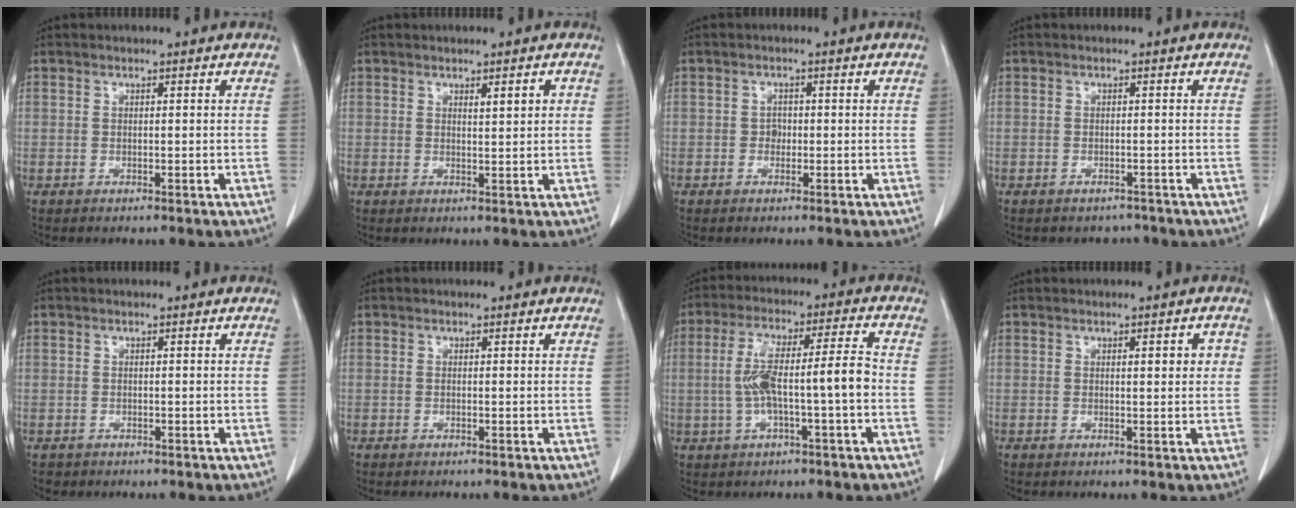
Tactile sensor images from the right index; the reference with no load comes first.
{"total": 1.9, "force": [0.8, 0.3, 1.7], "torque": [-0.028, -0.002, 0.014]}
{"total": 1.2, "force": [-0.2, 1.0, 0.6], "torque": [-0.003, 0.007, -0.001]}
{"total": 2.1, "force": [-1.8, 1.0, -0.2], "torque": [-0.002, -0.001, -0.023]}
{"total": 0.8, "force": [-0.4, 0.7, -0.1], "torque": [-0.014, 0.002, -0.005]}
{"total": 0.0}
{"total": 9.6, "force": [-1.3, 0.8, 9.5], "torque": [-0.177, 0.029, -0.022]}
{"total": 2.3, "force": [0.5, 0.7, 2.1], "torque": [-0.027, 0.005, 0.008]}